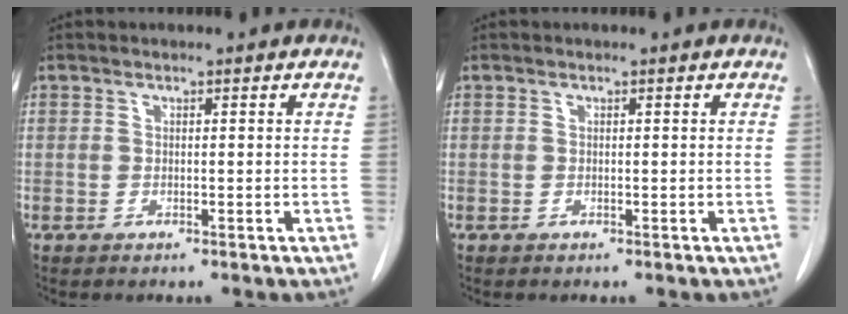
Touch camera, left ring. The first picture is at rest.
{"total": 0.0}